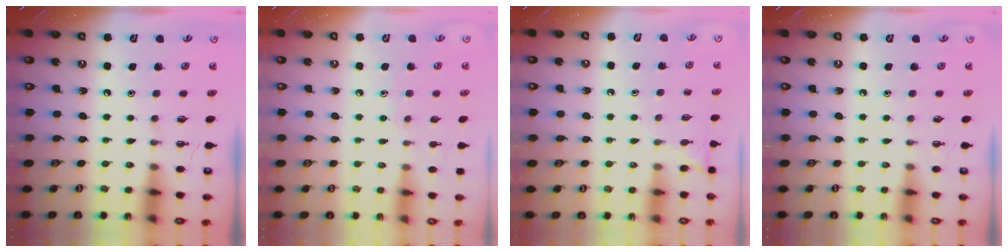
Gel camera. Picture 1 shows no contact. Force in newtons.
{"total": 5.3, "press": 5.2, "slide": 0.5}
{"total": 5.9, "press": 5.9, "slide": 0.6}
{"total": 0.0}